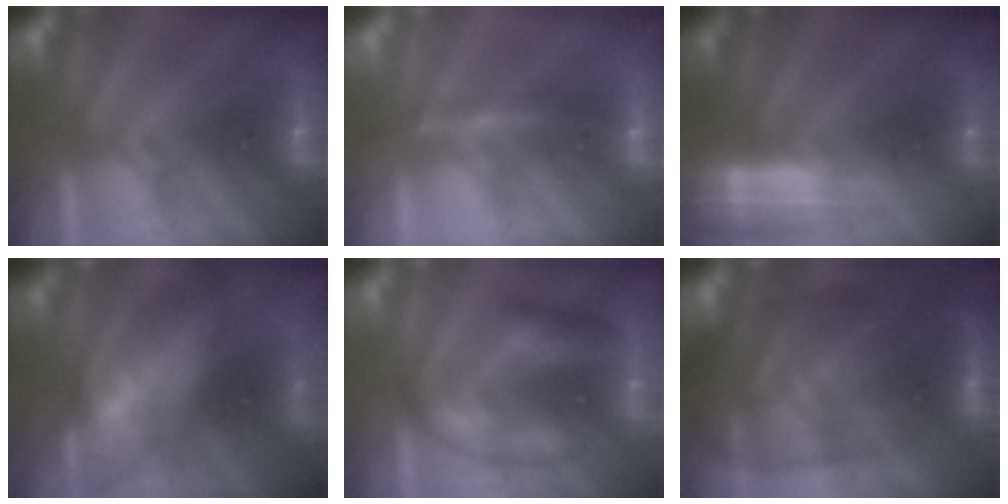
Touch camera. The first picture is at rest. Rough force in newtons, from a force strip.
{"total": 4.5}
{"total": 2.4}
{"total": 9.5}
{"total": 2.6}
{"total": 8.9}